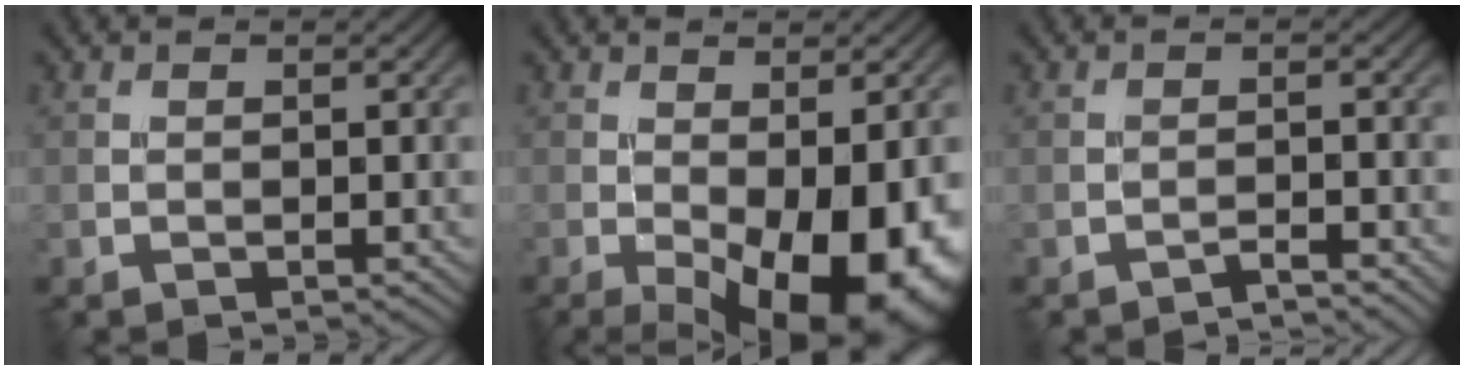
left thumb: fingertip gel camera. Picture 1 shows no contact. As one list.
[{"total": 15.1, "force": [-5.3, 6.7, 12.5], "torque": [-0.182, -0.043, -0.049]}, {"total": 1.8, "force": [-1.7, 0.2, 0.7], "torque": [-0.002, 0.007, -0.040]}]